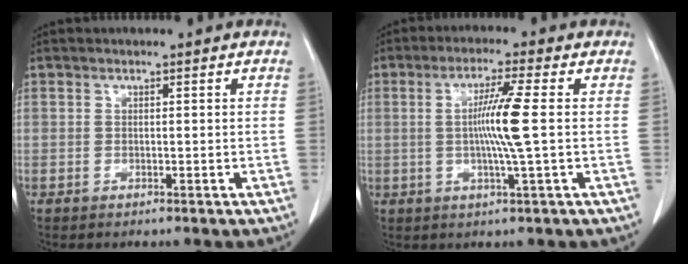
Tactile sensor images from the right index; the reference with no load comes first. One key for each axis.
{"total": 5.7, "fx": -0.3, "fy": -0.9, "fz": 5.6, "tx": -0.105, "ty": -0.001, "tz": -0.006}